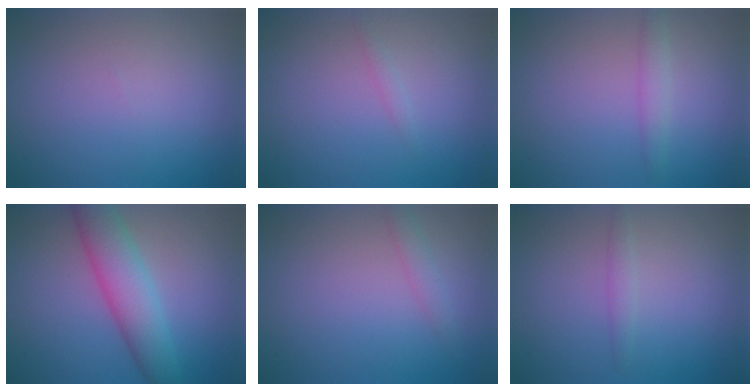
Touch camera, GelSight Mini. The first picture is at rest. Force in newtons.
{"total": 0.7, "press": 0.7, "slide": 0.0}
{"total": 1.5, "press": 1.5, "slide": 0.2}
{"total": 5.8, "press": 5.8, "slide": 0.2}
{"total": 1.3, "press": 1.3, "slide": 0.0}
{"total": 1.1, "press": 1.1, "slide": 0.0}